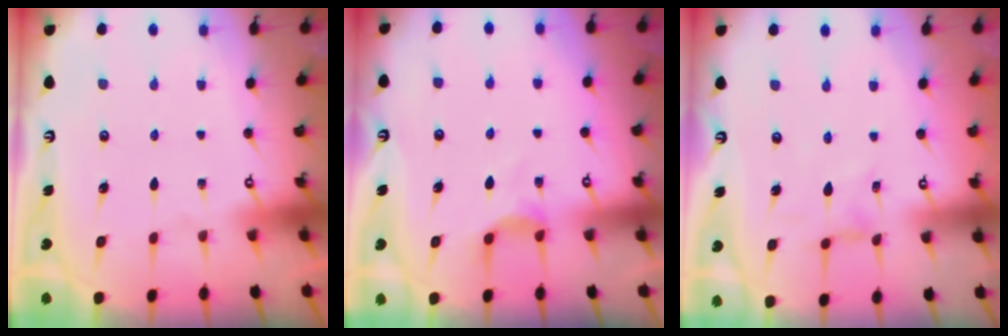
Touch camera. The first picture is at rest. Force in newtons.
{"total": 3.1, "press": 3.1, "slide": 0.4}
{"total": 0.6, "press": 0.5, "slide": 0.3}